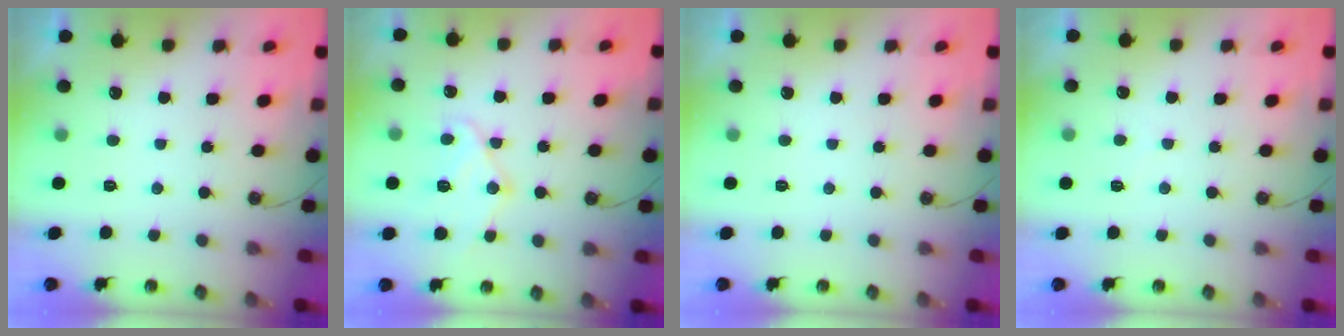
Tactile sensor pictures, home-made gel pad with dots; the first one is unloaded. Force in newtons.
{"total": 12.0, "press": 11.9, "slide": 1.3}
{"total": 1.0, "press": 0.4, "slide": 1.0}
{"total": 3.1, "press": 3.0, "slide": 0.5}